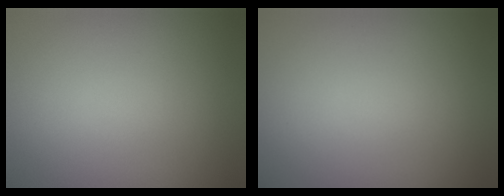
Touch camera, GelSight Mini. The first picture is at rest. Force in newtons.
{"total": 0.0}